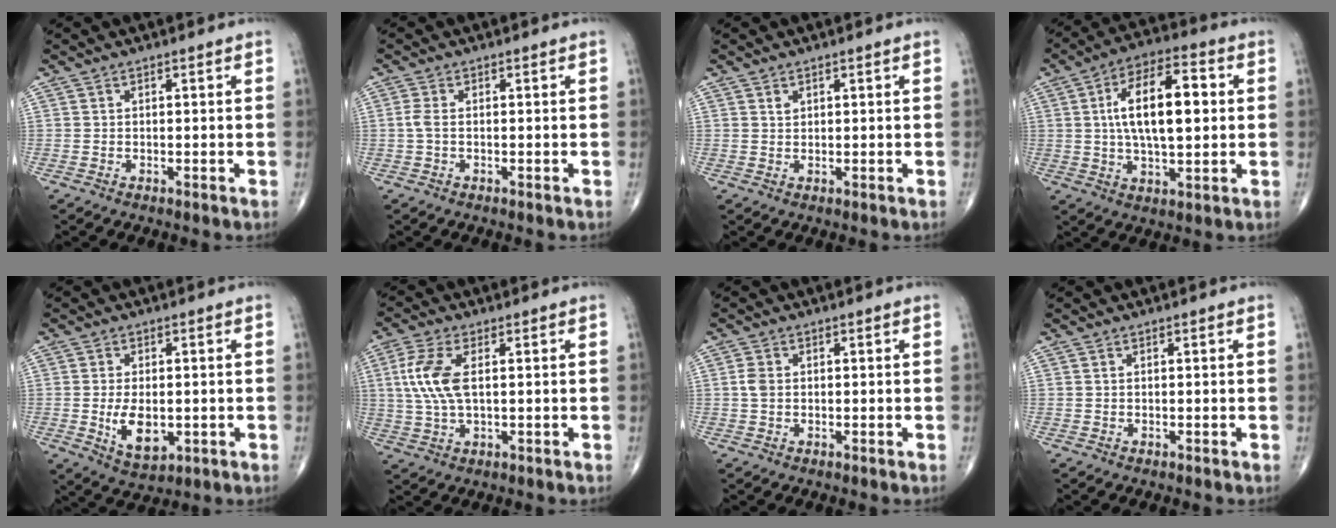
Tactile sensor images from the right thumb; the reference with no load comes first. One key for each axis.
{"total": 1.7, "fx": -0.2, "fy": 0.7, "fz": 1.5, "tx": -0.040, "ty": -0.003, "tz": -0.006}
{"total": 0.9, "fx": 0.6, "fy": 0.6, "fz": 0.5, "tx": -0.004, "ty": -0.002, "tz": 0.012}
{"total": 15.3, "fx": 2.0, "fy": 6.7, "fz": 13.6, "tx": -0.222, "ty": 0.013, "tz": 0.029}
{"total": 7.7, "fx": -1.1, "fy": 4.3, "fz": 6.3, "tx": -0.099, "ty": -0.013, "tz": -0.008}
{"total": 8.5, "fx": 1.4, "fy": 3.8, "fz": 7.5, "tx": -0.181, "ty": 0.004, "tz": 0.029}
{"total": 2.2, "fx": 0.1, "fy": 1.6, "fz": 1.5, "tx": -0.031, "ty": 0.002, "tz": 0.000}
{"total": 0.0}